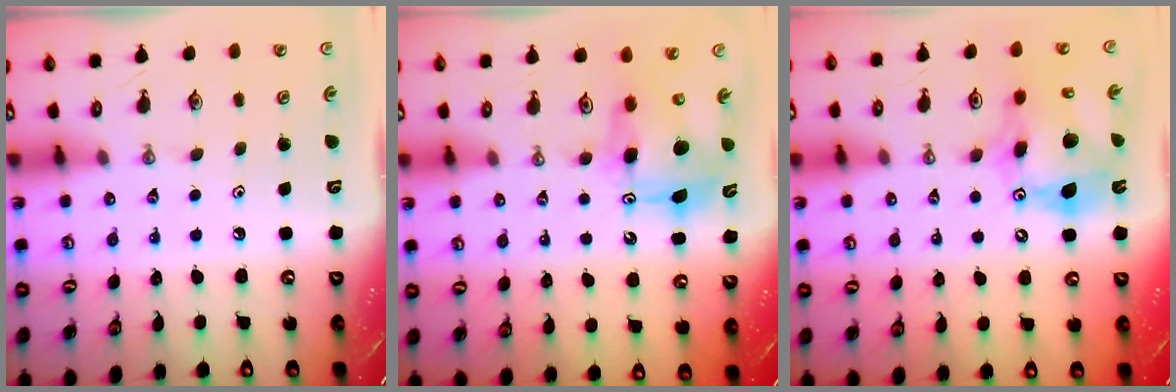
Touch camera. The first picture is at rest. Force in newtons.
{"total": 9.3, "press": 9.3, "slide": 0.7}
{"total": 15.0, "press": 14.9, "slide": 1.3}